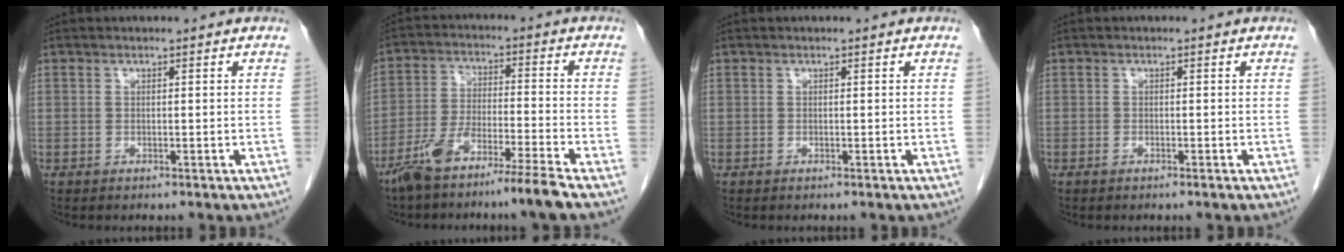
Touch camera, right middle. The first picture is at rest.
{"total": 9.2, "force": [-7.0, -0.7, 6.0], "torque": [-0.116, -0.017, -0.133]}
{"total": 0.0}
{"total": 0.6, "force": [-0.4, 0.0, 0.4], "torque": [-0.011, 0.000, -0.007]}